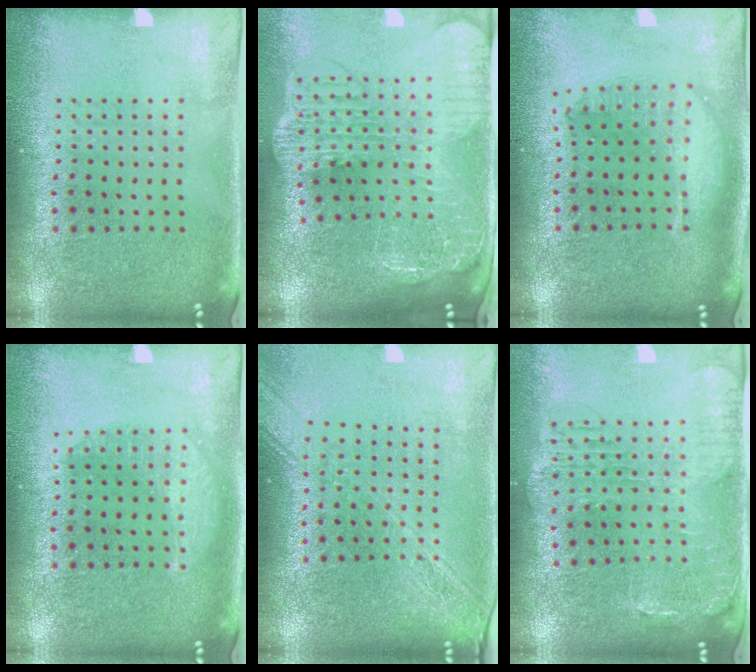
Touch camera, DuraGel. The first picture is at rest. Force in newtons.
{"total": 3.8, "press": 3.0, "slide": 2.4}
{"total": 1.8, "press": 1.5, "slide": 1.0}
{"total": 2.3, "press": 2.3, "slide": 0.3}
{"total": 2.1, "press": 1.8, "slide": 1.1}
{"total": 1.4, "press": 1.3, "slide": 0.3}